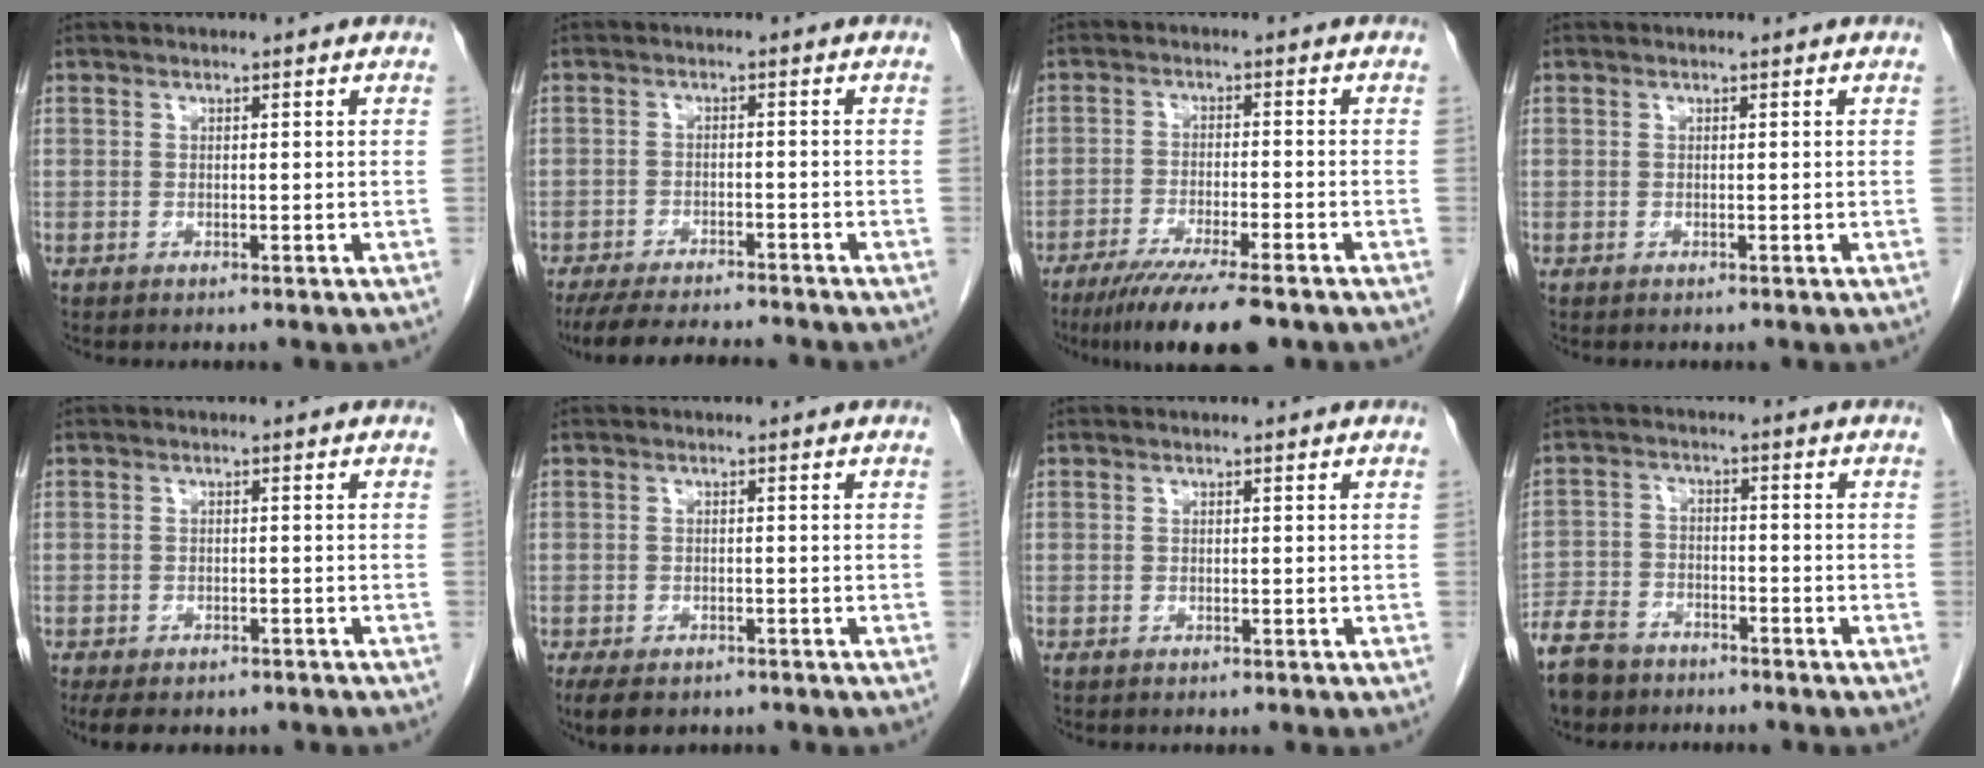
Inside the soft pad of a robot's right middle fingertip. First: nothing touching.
{"total": 11.1, "force": [-10.1, 1.2, 4.4], "torque": [-0.068, -0.012, -0.148]}
{"total": 11.3, "force": [-8.5, 0.7, 7.3], "torque": [-0.113, -0.027, -0.133]}
{"total": 0.0}
{"total": 8.5, "force": [-6.8, 3.4, 3.9], "torque": [-0.062, -0.005, -0.086]}
{"total": 7.0, "force": [-5.2, 3.2, 3.5], "torque": [-0.058, -0.010, -0.075]}
{"total": 0.0}
{"total": 9.1, "force": [-7.3, 4.7, 2.9], "torque": [-0.067, -0.008, -0.129]}